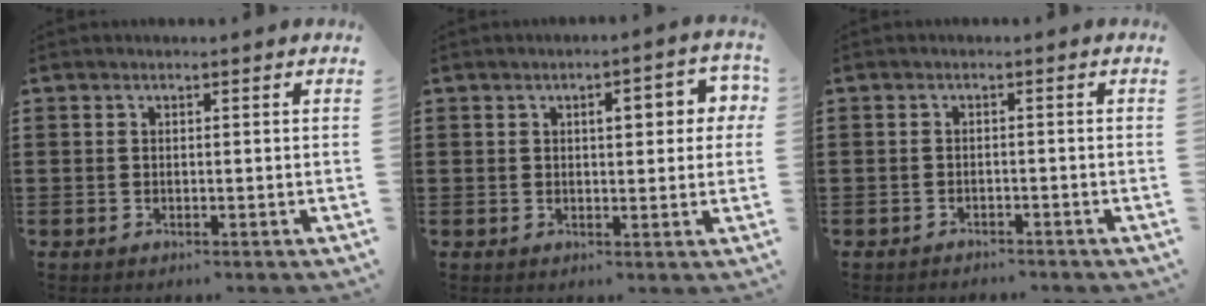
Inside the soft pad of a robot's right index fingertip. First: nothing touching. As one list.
[{"total": 4.5, "force": [1.0, 1.7, 4.1], "torque": [-0.056, 0.001, 0.008]}, {"total": 1.3, "force": [-1.3, 0.2, 0.0], "torque": [-0.005, 0.002, -0.027]}]